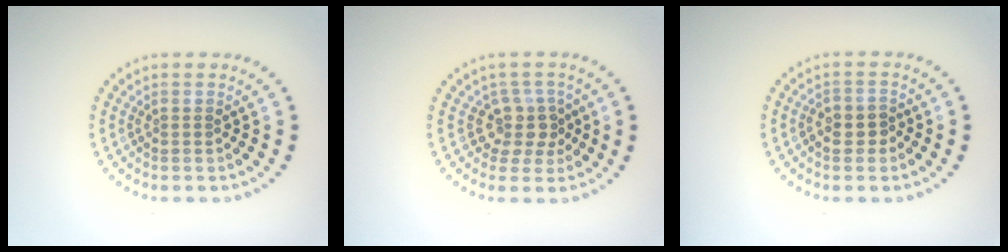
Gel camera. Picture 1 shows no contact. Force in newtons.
{"total": 2.8, "press": 2.1, "slide": 1.9}
{"total": 2.3, "press": 2.2, "slide": 0.7}